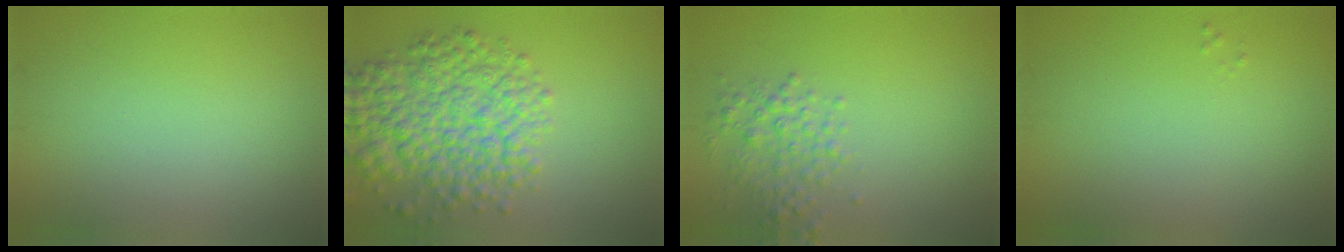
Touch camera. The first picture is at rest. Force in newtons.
{"total": 7.8, "press": 7.8, "slide": 0.3}
{"total": 2.5, "press": 2.5, "slide": 0.1}
{"total": 0.0}